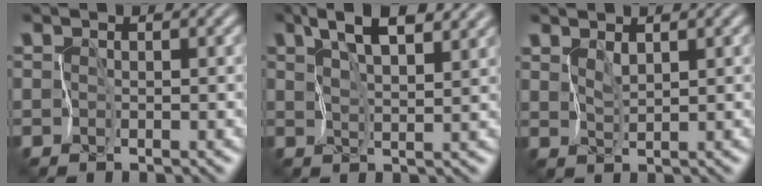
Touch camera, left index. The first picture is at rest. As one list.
[{"total": 5.2, "force": [3.5, 1.6, 3.5], "torque": [-0.069, 0.008, 0.057]}, {"total": 1.2, "force": [1.0, 0.0, 0.7], "torque": [-0.014, -0.002, 0.026]}]